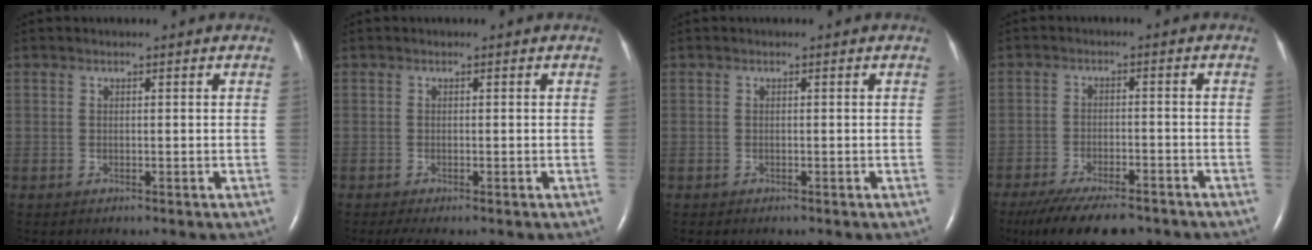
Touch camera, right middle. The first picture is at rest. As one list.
[{"total": 1.6, "force": [-1.2, 0.2, 1.1], "torque": [-0.022, -0.008, -0.019]}, {"total": 0.0}, {"total": 12.8, "force": [-10.3, 3.4, 6.8], "torque": [-0.123, -0.022, -0.158]}]